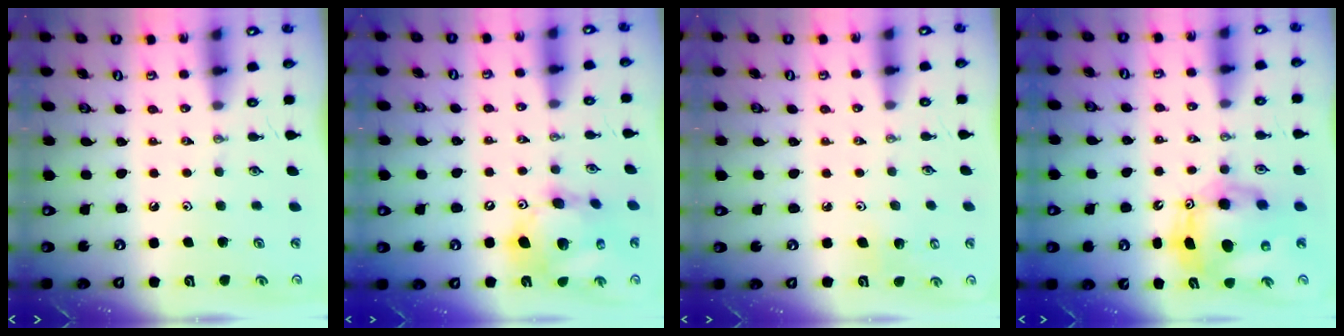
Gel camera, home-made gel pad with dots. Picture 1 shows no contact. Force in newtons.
{"total": 15.6, "press": 15.4, "slide": 2.8}
{"total": 4.8, "press": 4.7, "slide": 0.9}
{"total": 11.6, "press": 11.4, "slide": 2.6}